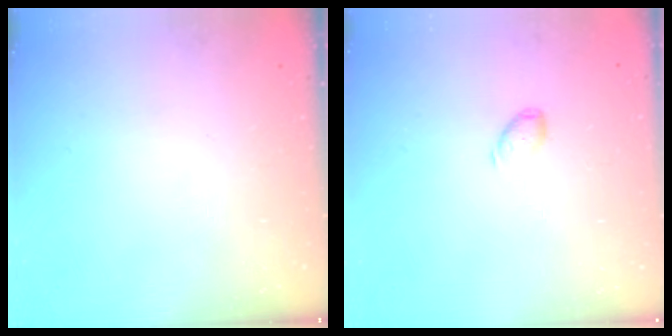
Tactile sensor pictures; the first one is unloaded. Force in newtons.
{"total": 6.2, "press": 6.2, "slide": 0.7}